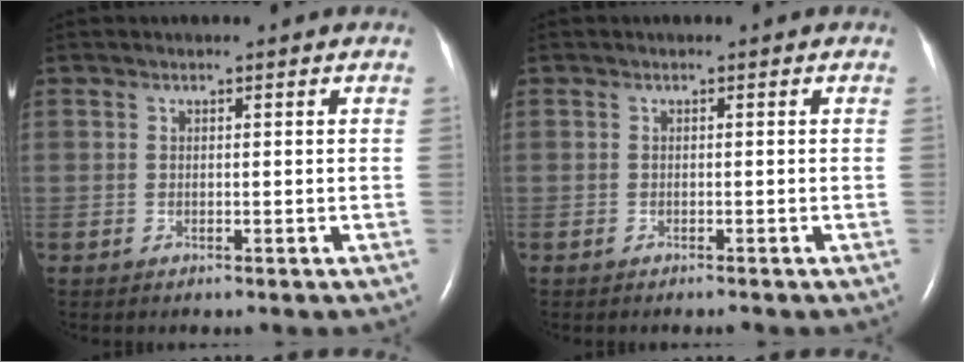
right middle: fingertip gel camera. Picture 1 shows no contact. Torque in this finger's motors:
{"motor_torque": [-0.20, -0.09, -0.07, 0.00]}